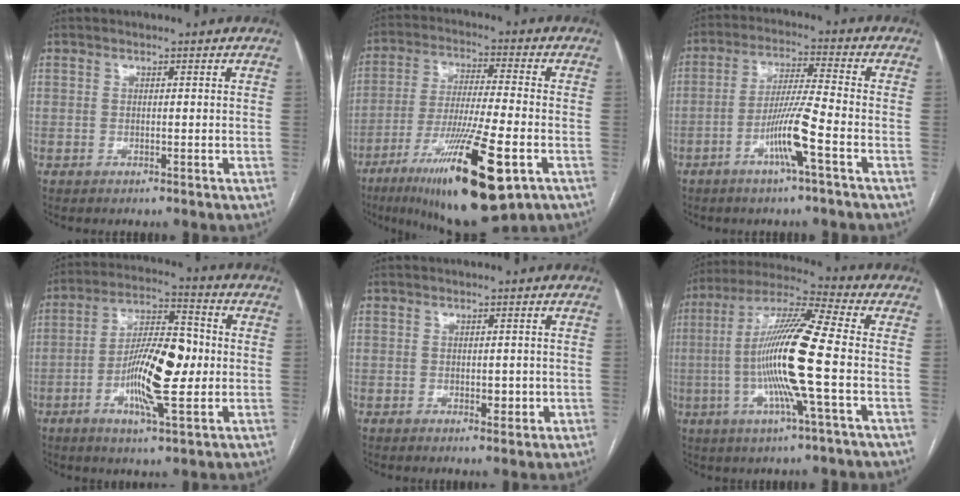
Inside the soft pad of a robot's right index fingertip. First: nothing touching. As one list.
[{"total": 19.3, "force": [-9.0, 2.4, 16.9], "torque": [-0.286, -0.040, -0.146]}, {"total": 8.4, "force": [-3.7, -0.6, 7.5], "torque": [-0.147, -0.002, -0.072]}, {"total": 13.5, "force": [-2.0, 3.3, 12.9], "torque": [-0.234, 0.010, -0.036]}, {"total": 2.2, "force": [-0.3, 1.2, 1.8], "torque": [-0.024, -0.001, 0.001]}, {"total": 15.6, "force": [-2.2, -0.4, 15.4], "torque": [-0.297, -0.002, -0.055]}]